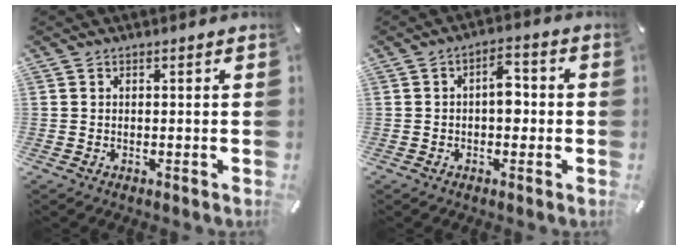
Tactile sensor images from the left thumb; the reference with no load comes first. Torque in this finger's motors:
{"motor_torque": [0.64, 0.60, 0.48, 0.03, 0.00]}